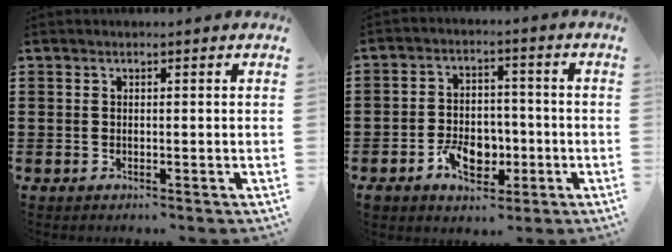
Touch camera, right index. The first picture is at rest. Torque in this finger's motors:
{"motor_torque": [1.82, 0.31, 0.27, 0.14]}